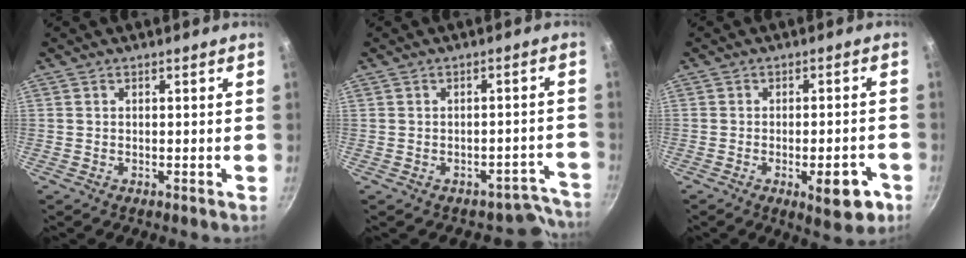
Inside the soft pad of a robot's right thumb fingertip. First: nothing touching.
{"total": 6.4, "force": [-5.0, 3.9, 0.7], "torque": [0.062, 0.059, -0.049]}
{"total": 8.9, "force": [-3.7, 3.5, 7.3], "torque": [-0.066, 0.019, -0.041]}